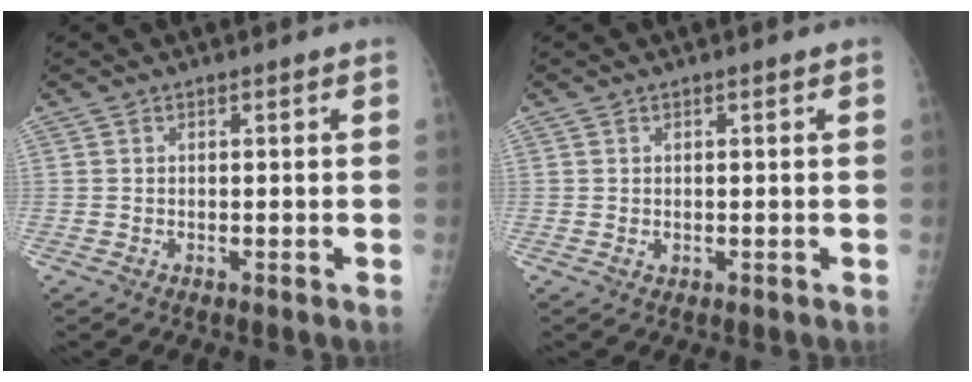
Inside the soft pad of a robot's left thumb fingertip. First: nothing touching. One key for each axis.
{"total": 0.6, "fx": 0.1, "fy": 0.5, "fz": 0.4, "tx": -0.005, "ty": -0.001, "tz": 0.005}